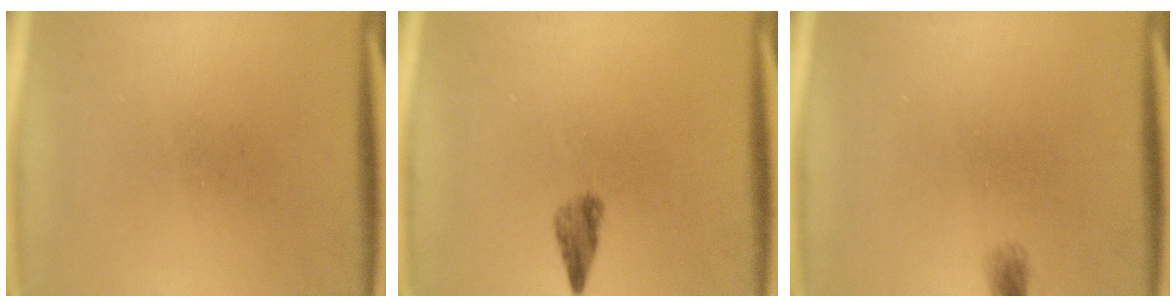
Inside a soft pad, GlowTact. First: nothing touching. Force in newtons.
{"total": 2.2}
{"total": 1.4}